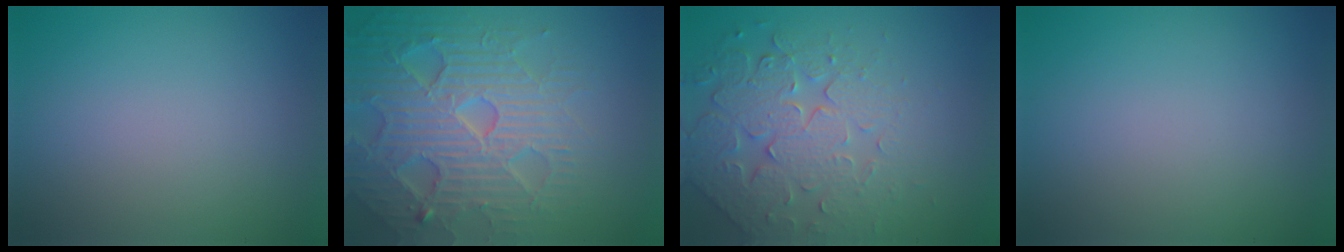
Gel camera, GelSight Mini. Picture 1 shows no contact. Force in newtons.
{"total": 7.5, "press": 7.3, "slide": 1.5}
{"total": 5.5, "press": 5.0, "slide": 2.1}
{"total": 0.0}